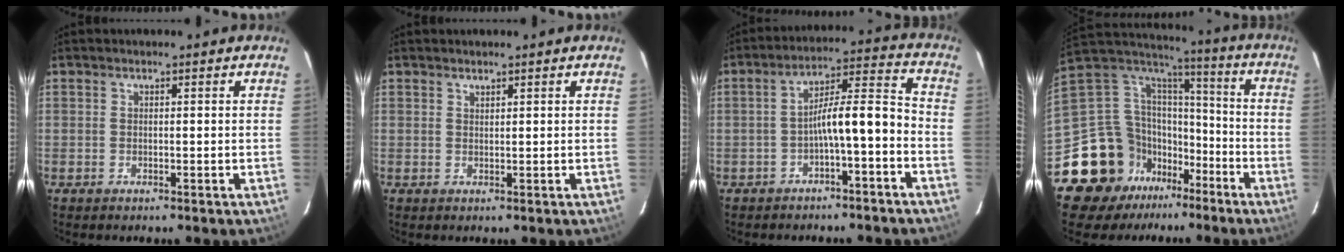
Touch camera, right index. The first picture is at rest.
{"total": 0.8, "force": [0.7, 0.1, 0.1], "torque": [-0.002, 0.001, 0.015]}
{"total": 8.3, "force": [-4.0, 1.0, 7.2], "torque": [-0.129, 0.026, -0.055]}
{"total": 18.2, "force": [-12.1, 12.2, 5.8], "torque": [-0.138, 0.051, -0.208]}